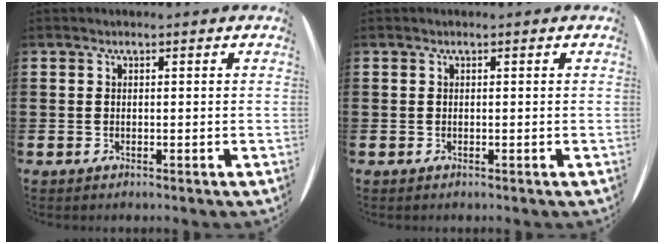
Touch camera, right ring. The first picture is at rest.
{"total": 0.0}